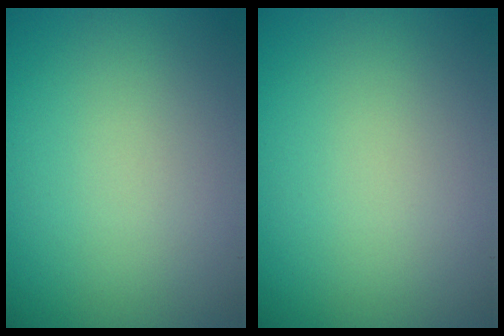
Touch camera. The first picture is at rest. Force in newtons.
{"total": 0.0}